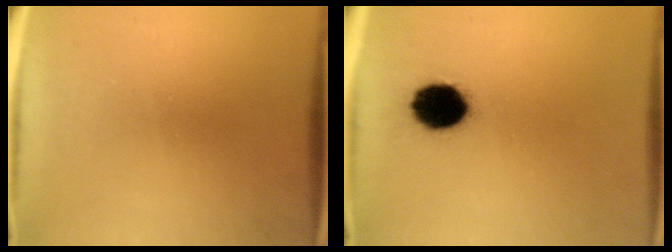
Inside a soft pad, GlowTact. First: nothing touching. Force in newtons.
{"total": 10.0}